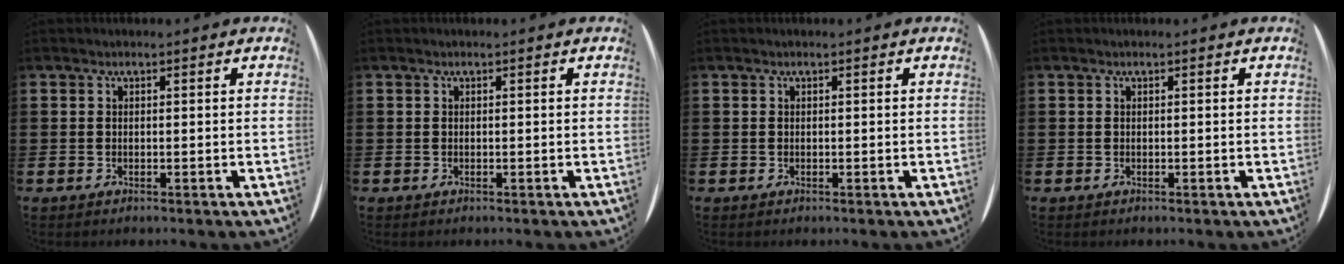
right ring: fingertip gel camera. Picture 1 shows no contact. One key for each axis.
{"total": 0.0}
{"total": 0.0}
{"total": 0.0}